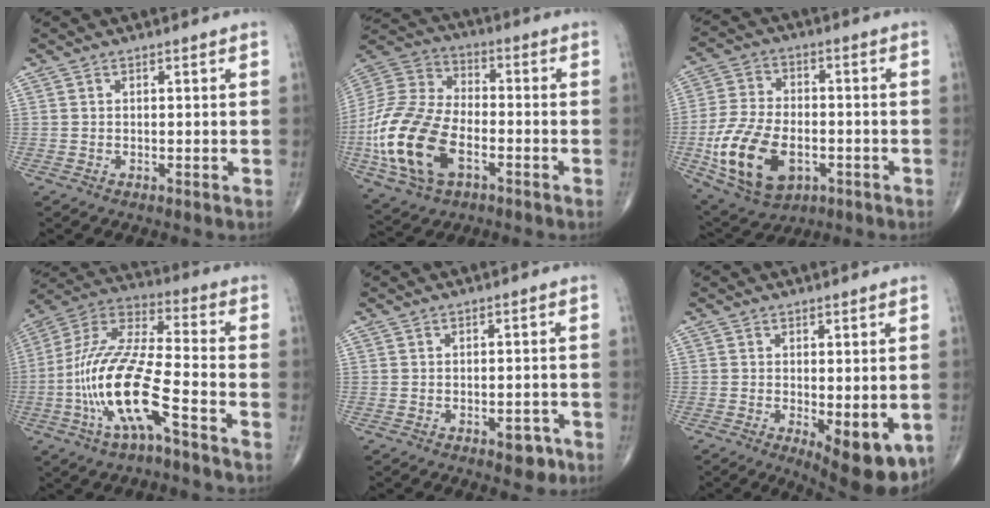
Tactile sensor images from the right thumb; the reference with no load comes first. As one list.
[{"total": 20.8, "force": [-6.2, 12.1, 15.7], "torque": [-0.332, 0.015, -0.115]}, {"total": 16.9, "force": [-4.8, 10.3, 12.4], "torque": [-0.230, 0.007, -0.079]}, {"total": 18.2, "force": [-6.8, 4.9, 16.2], "torque": [-0.343, 0.042, -0.128]}, {"total": 3.5, "force": [-1.9, 1.8, 2.3], "torque": [-0.011, 0.009, -0.022]}, {"total": 10.4, "force": [-3.1, 4.0, 9.0], "torque": [-0.105, -0.021, -0.033]}]